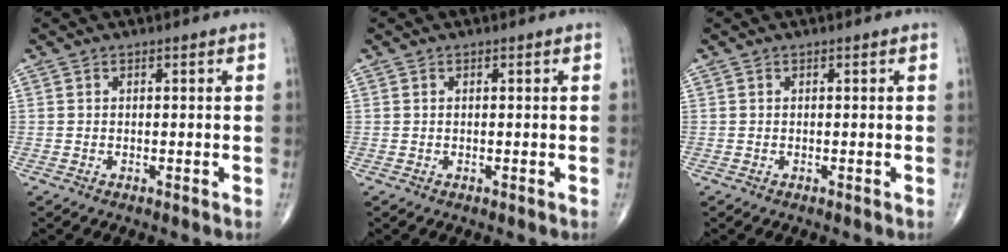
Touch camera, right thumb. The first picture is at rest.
{"total": 0.0}
{"total": 0.0}